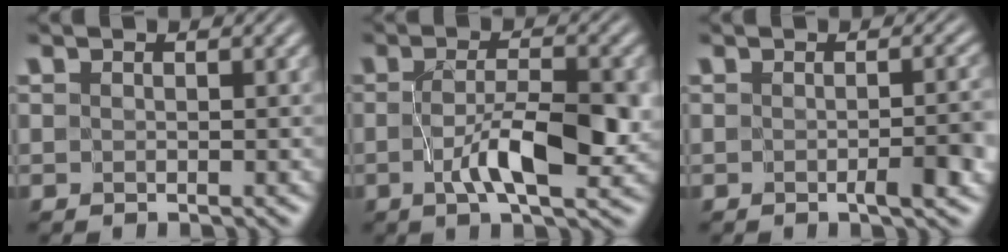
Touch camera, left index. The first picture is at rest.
{"total": 5.6, "force": [-1.4, 1.6, 5.2], "torque": [-0.097, -0.006, -0.023]}
{"total": 2.4, "force": [-0.8, 0.2, 2.2], "torque": [-0.031, -0.006, -0.010]}